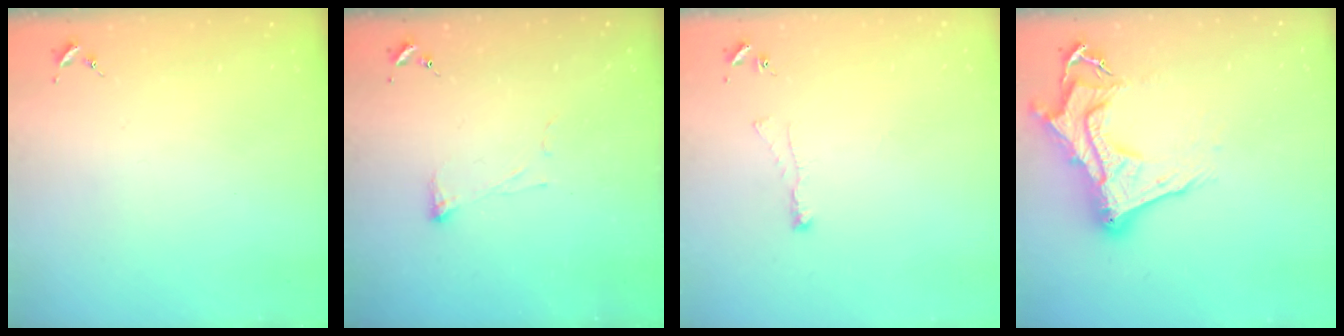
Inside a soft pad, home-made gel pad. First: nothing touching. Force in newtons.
{"total": 4.1, "press": 4.1, "slide": 0.7}
{"total": 2.7, "press": 2.6, "slide": 0.7}
{"total": 17.1, "press": 17.1, "slide": 1.6}